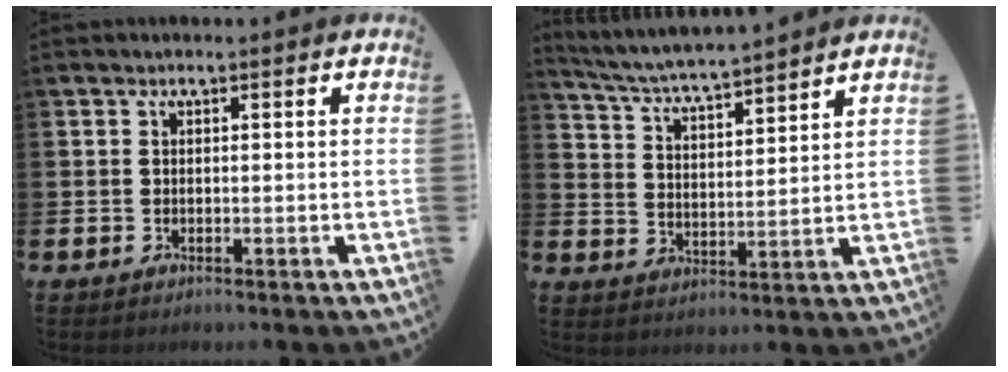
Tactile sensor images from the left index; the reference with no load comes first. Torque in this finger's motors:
{"motor_torque": [-0.05, -0.71, 0.25, 0.21]}